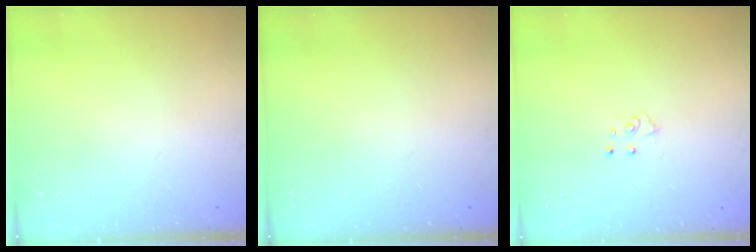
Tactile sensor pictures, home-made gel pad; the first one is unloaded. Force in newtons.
{"total": 0.0}
{"total": 4.9, "press": 4.8, "slide": 0.4}